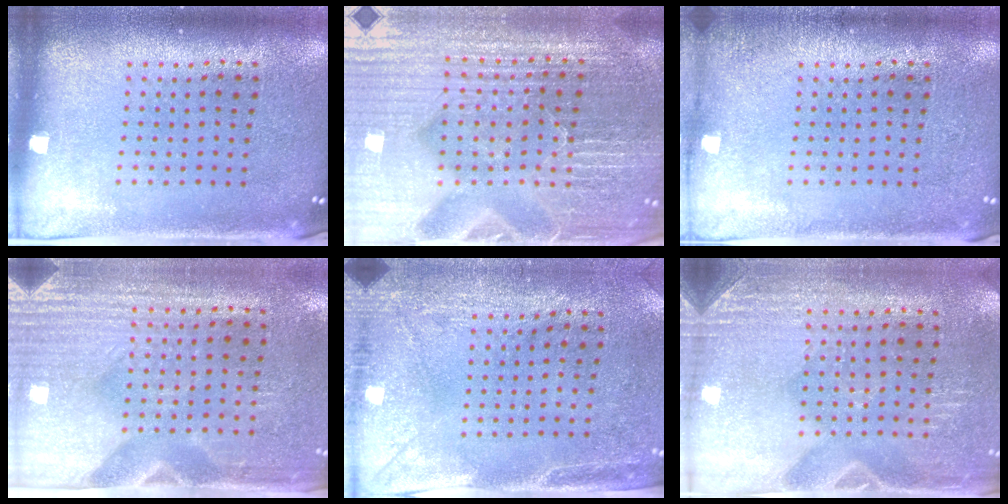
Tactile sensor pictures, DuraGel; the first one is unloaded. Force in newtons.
{"total": 6.3, "press": 5.6, "slide": 2.8}
{"total": 1.2, "press": 1.1, "slide": 0.2}
{"total": 3.0, "press": 2.6, "slide": 1.5}
{"total": 2.9, "press": 2.3, "slide": 1.8}
{"total": 2.8, "press": 2.6, "slide": 1.0}